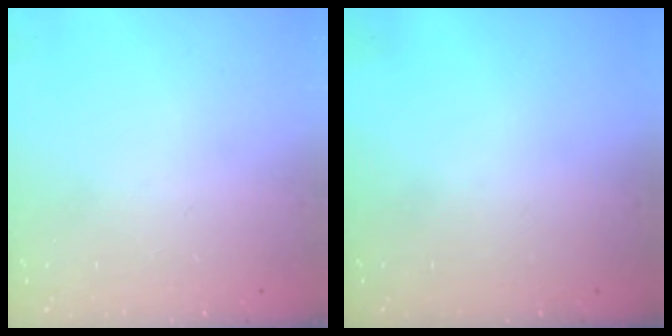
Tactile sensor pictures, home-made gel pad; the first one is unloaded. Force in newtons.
{"total": 0.0}